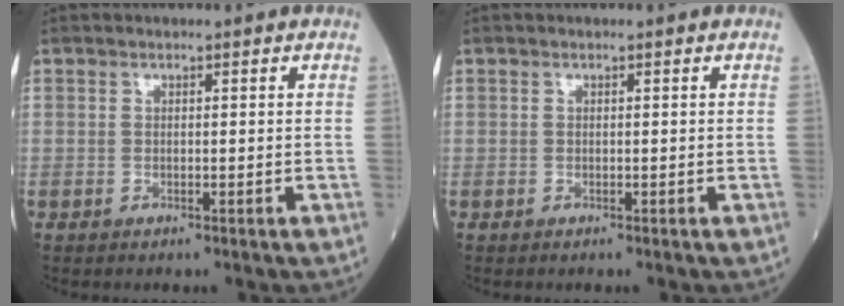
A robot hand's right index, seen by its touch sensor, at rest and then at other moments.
{"total": 0.0}